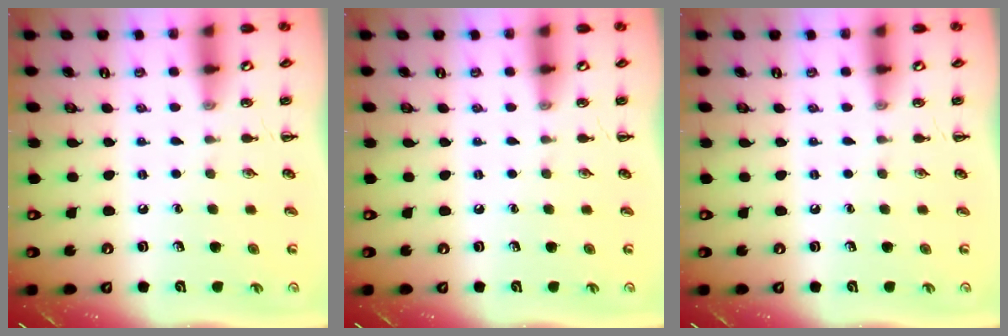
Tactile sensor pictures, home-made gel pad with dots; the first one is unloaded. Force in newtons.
{"total": 0.0}
{"total": 0.0}